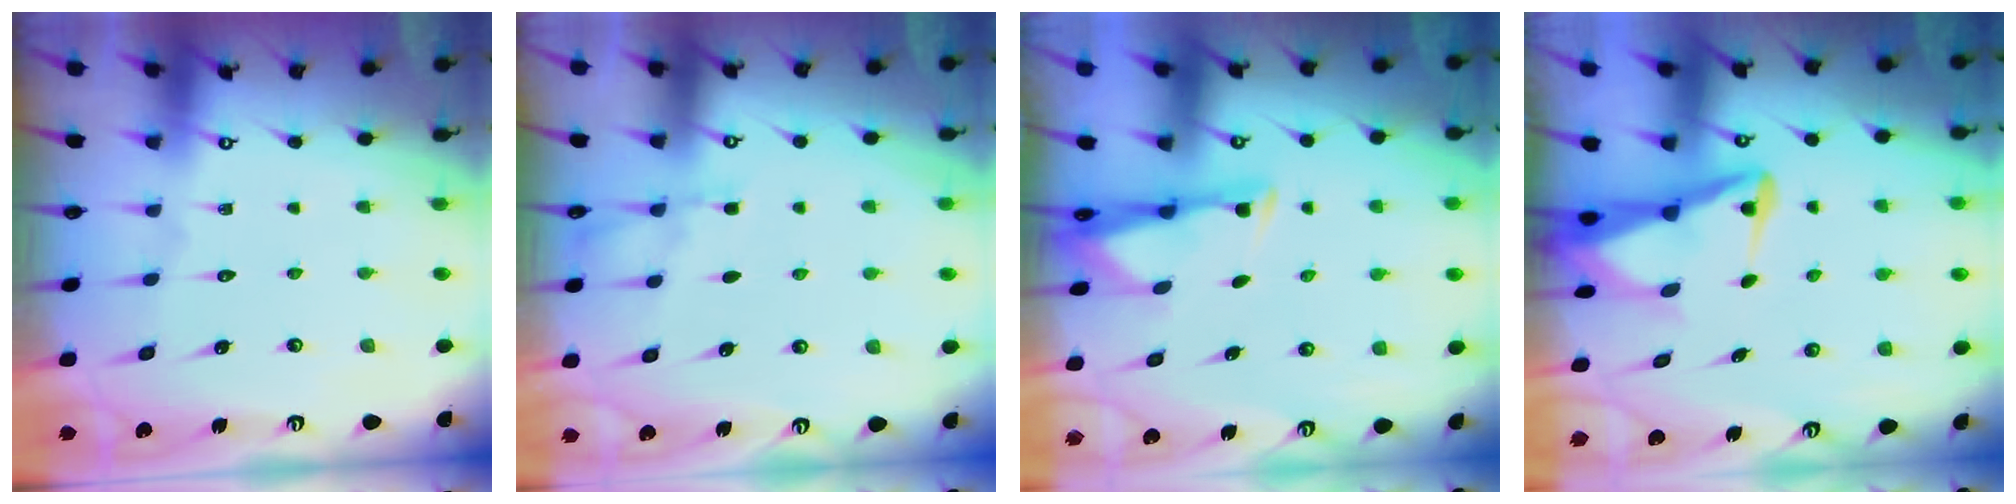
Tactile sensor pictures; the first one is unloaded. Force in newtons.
{"total": 4.5, "press": 4.5, "slide": 0.6}
{"total": 3.0, "press": 2.9, "slide": 0.4}
{"total": 5.6, "press": 5.6, "slide": 0.6}